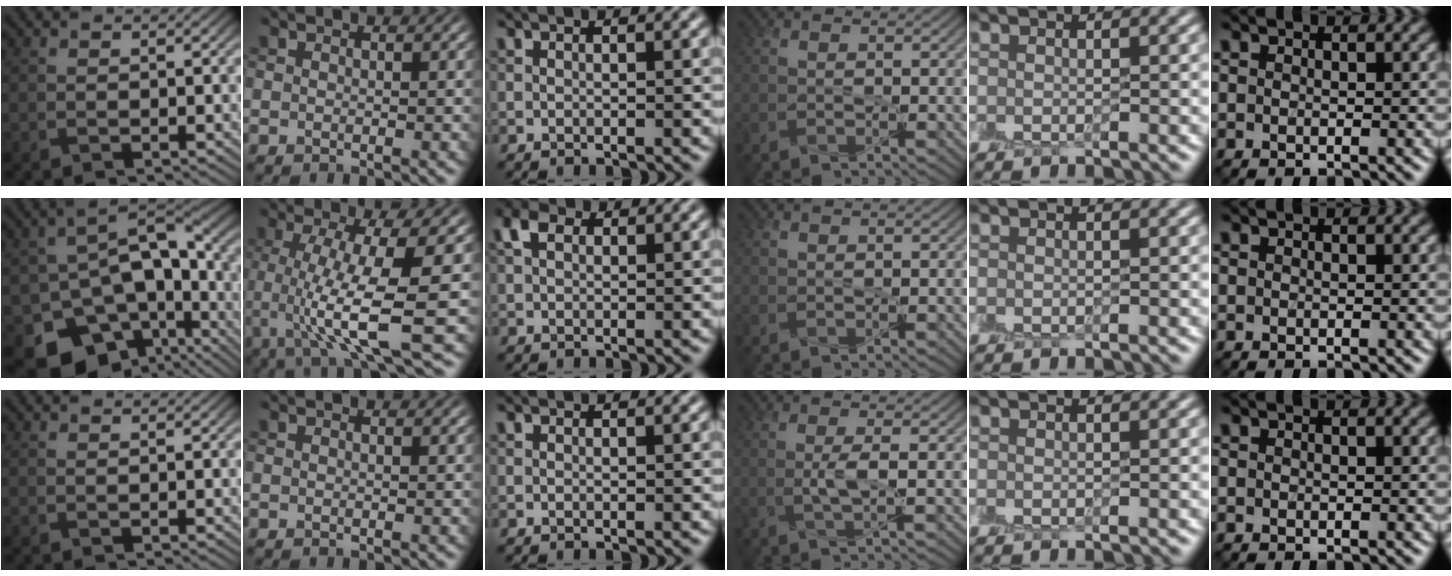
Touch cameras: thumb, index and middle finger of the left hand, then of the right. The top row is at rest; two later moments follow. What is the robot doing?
{"motion": "peel", "object": "lint roller sheet"}